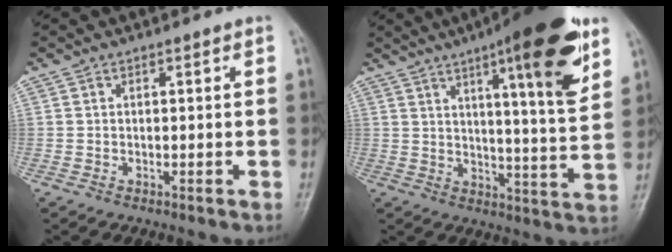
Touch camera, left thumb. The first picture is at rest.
{"total": 18.5, "force": [9.7, 3.5, 15.3], "torque": [-0.191, -0.044, 0.135]}